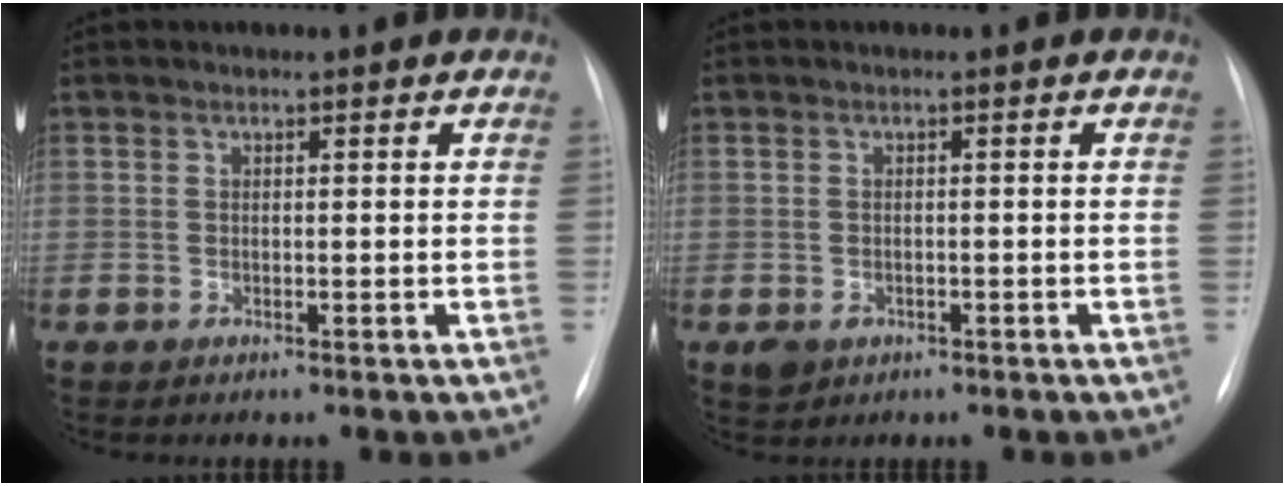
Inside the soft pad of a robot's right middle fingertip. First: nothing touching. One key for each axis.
{"total": 2.2, "fx": -1.1, "fy": 1.8, "fz": 0.8, "tx": -0.012, "ty": 0.001, "tz": -0.008}